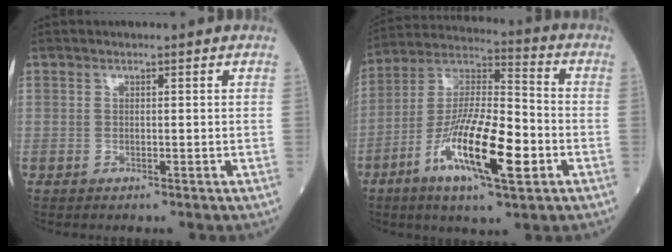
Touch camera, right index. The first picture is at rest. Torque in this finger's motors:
{"motor_torque": [0.81, -0.30, 1.05, 0.21]}